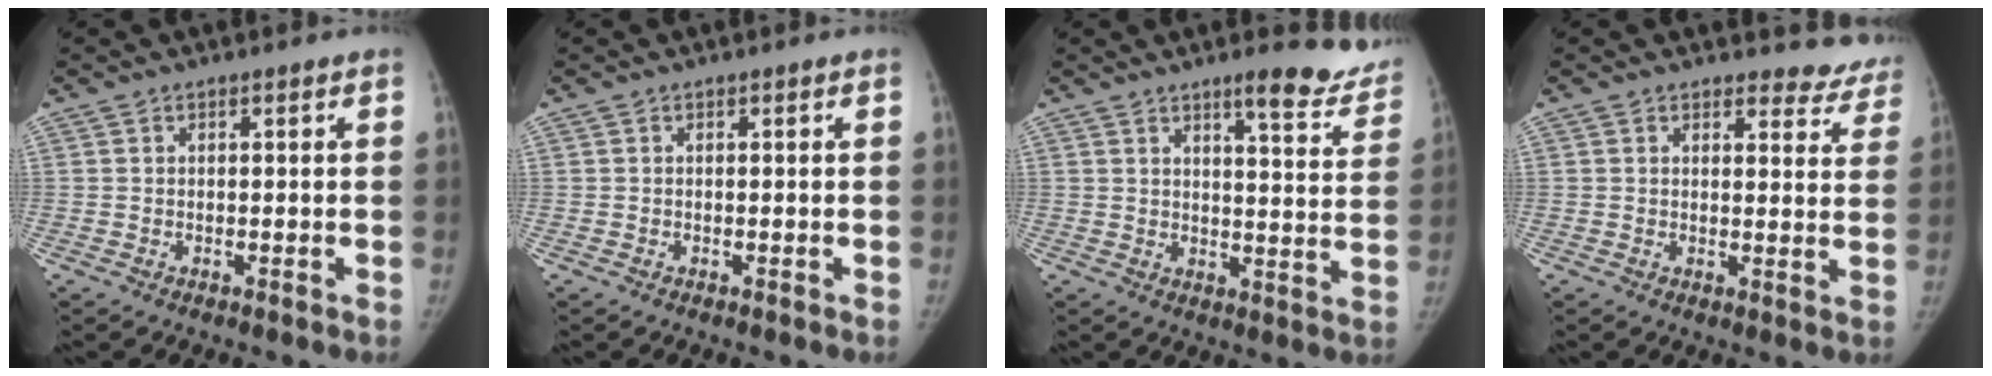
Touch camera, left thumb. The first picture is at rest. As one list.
[{"total": 0.0}, {"total": 12.3, "force": [9.7, 2.7, 7.2], "torque": [-0.054, -0.063, 0.113]}, {"total": 8.9, "force": [8.3, 3.2, 0.2], "torque": [0.051, -0.055, 0.067]}]